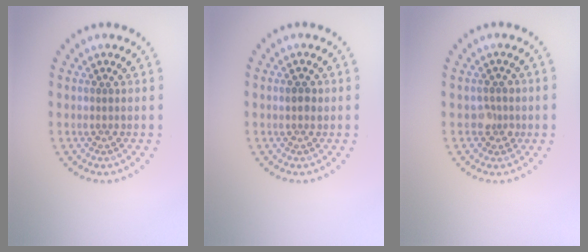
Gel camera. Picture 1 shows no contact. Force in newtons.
{"total": 1.1, "press": 1.1, "slide": 0.2}
{"total": 1.7, "press": 1.4, "slide": 0.9}